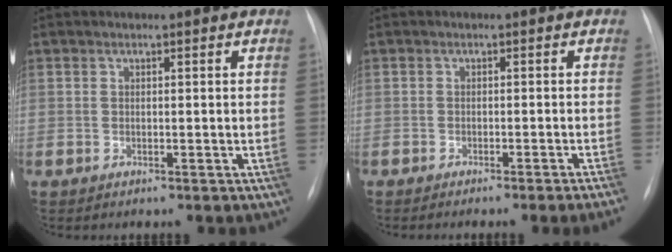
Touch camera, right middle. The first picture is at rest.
{"total": 5.3, "force": [-4.2, -1.5, 2.9], "torque": [-0.016, -0.001, -0.056]}